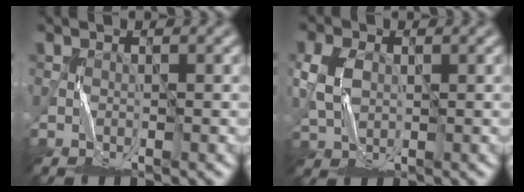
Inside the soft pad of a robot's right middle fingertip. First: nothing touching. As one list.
[{"total": 4.3, "force": [0.5, 3.2, 2.9], "torque": [-0.081, 0.006, 0.010]}]